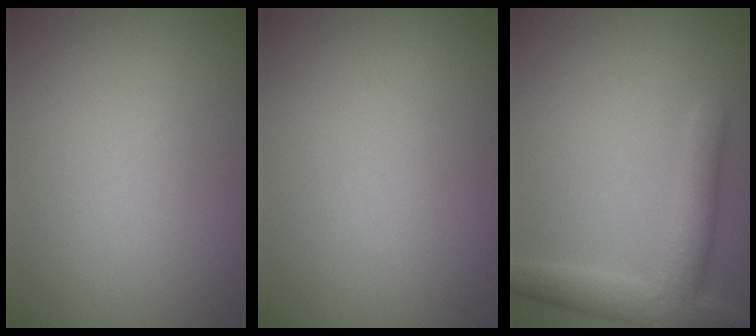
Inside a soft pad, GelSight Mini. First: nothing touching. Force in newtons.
{"total": 0.0}
{"total": 5.3, "press": 5.2, "slide": 0.4}